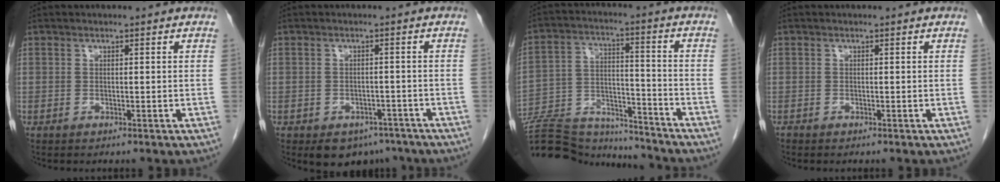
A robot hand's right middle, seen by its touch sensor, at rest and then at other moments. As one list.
[{"total": 5.5, "force": [-4.0, 3.4, 1.8], "torque": [-0.017, 0.003, -0.049]}, {"total": 20.7, "force": [-19.6, 3.6, 5.6], "torque": [-0.140, 0.003, -0.311]}, {"total": 0.0}]